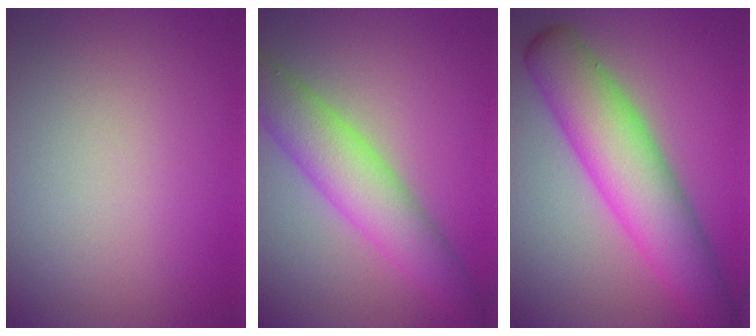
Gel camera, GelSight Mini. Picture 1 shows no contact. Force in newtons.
{"total": 6.3, "press": 6.3, "slide": 0.4}
{"total": 8.5, "press": 8.5, "slide": 0.2}